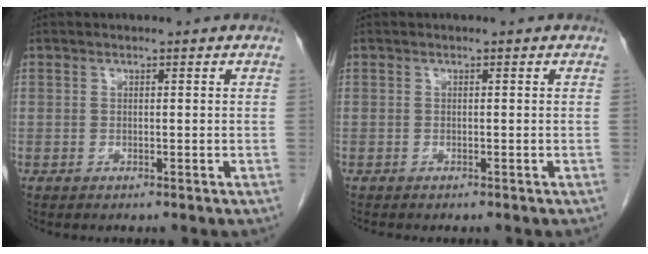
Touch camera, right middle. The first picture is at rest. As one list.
[{"total": 0.6, "force": [-0.5, 0.0, 0.2], "torque": [-0.007, -0.002, -0.010]}]